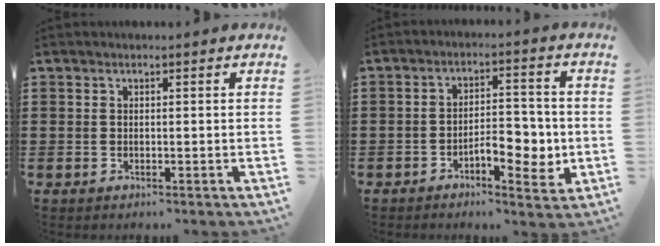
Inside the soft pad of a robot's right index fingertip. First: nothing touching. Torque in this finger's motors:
{"motor_torque": [0.39, -0.11, 0.39, 0.07]}